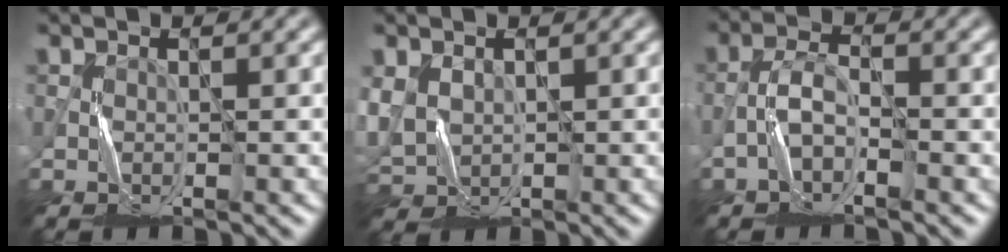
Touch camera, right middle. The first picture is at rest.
{"total": 3.3, "force": [0.8, 2.7, 1.7], "torque": [-0.055, -0.001, 0.018]}
{"total": 2.2, "force": [-1.7, 0.6, 1.2], "torque": [-0.025, 0.010, -0.038]}